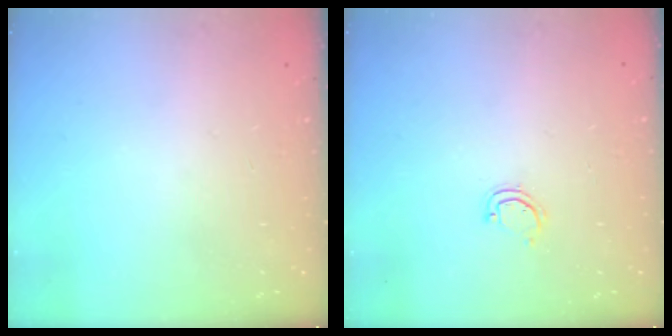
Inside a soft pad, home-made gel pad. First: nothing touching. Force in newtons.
{"total": 3.1, "press": 3.1, "slide": 0.2}